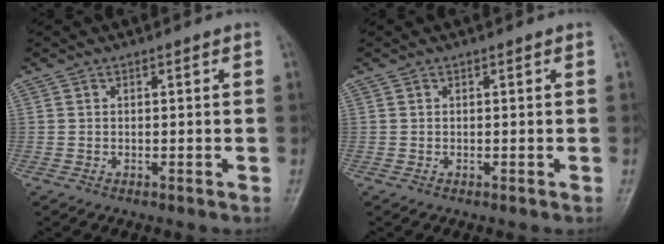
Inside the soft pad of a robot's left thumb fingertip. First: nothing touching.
{"total": 0.0}